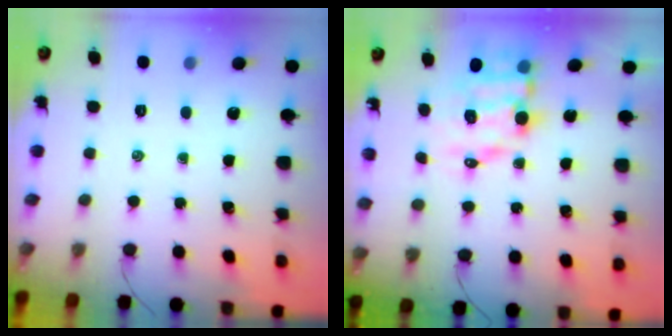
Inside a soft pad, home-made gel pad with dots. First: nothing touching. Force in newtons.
{"total": 10.4, "press": 10.1, "slide": 2.4}